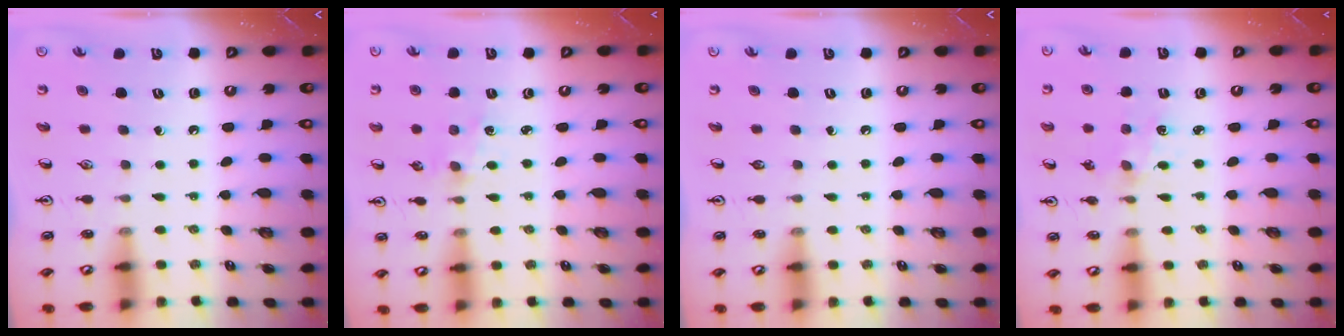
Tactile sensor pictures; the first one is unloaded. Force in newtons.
{"total": 1.6, "press": 1.6, "slide": 0.4}
{"total": 0.0}
{"total": 1.7, "press": 1.7, "slide": 0.1}